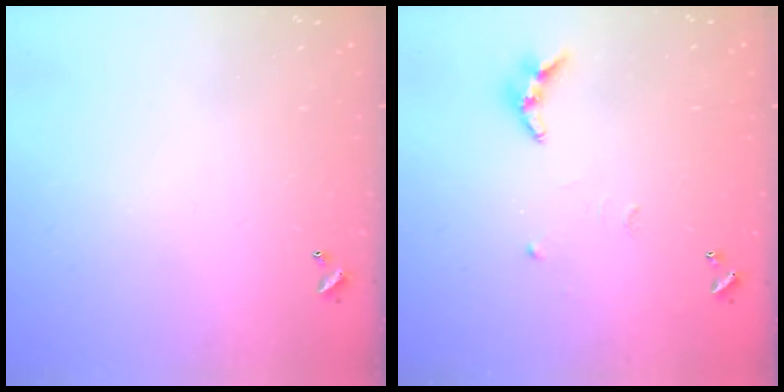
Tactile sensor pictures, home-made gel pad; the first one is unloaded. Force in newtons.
{"total": 7.9, "press": 7.9, "slide": 0.2}